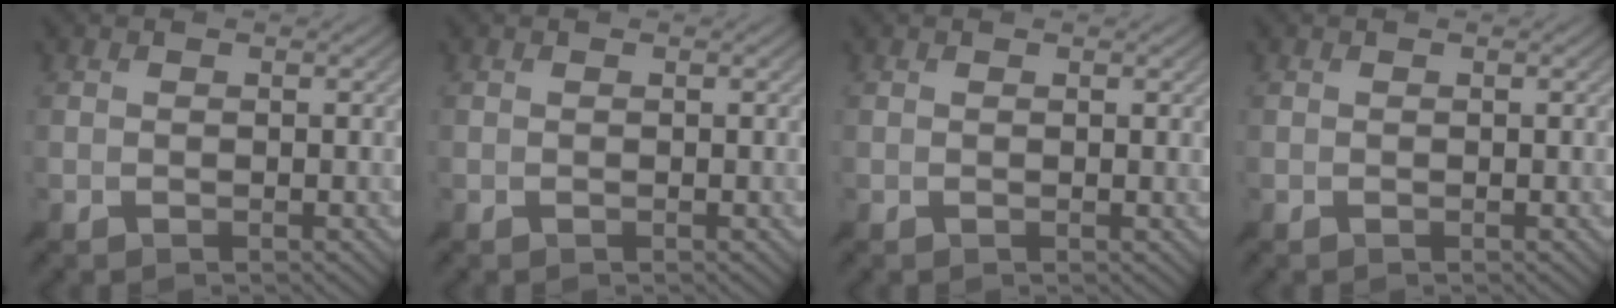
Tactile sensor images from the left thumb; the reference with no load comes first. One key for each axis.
{"total": 0.0}
{"total": 0.7, "fx": 0.6, "fy": -0.2, "fz": 0.1, "tx": 0.000, "ty": 0.003, "tz": 0.008}
{"total": 0.0}